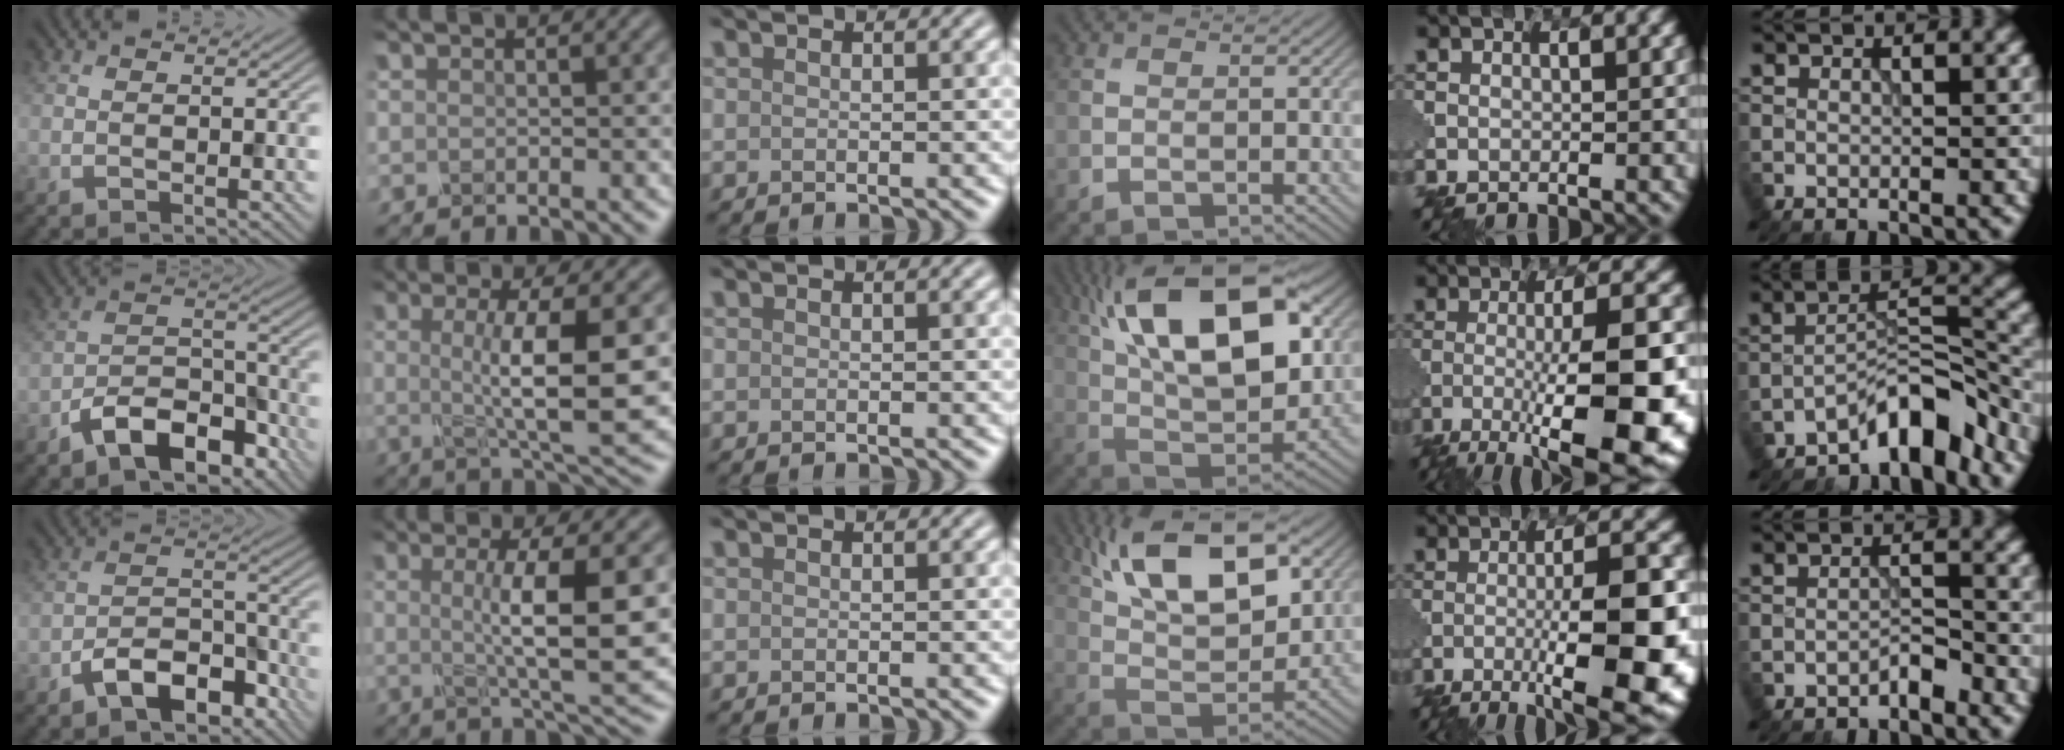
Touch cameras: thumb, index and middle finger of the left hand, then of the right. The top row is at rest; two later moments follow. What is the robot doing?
{"motion": "disassemble", "object": "glue stick"}